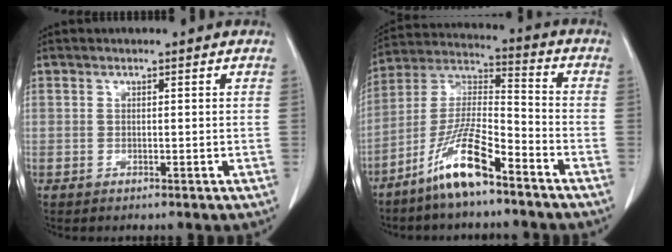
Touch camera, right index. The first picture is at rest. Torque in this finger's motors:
{"motor_torque": [1.06, -1.08, 0.35, 0.21]}